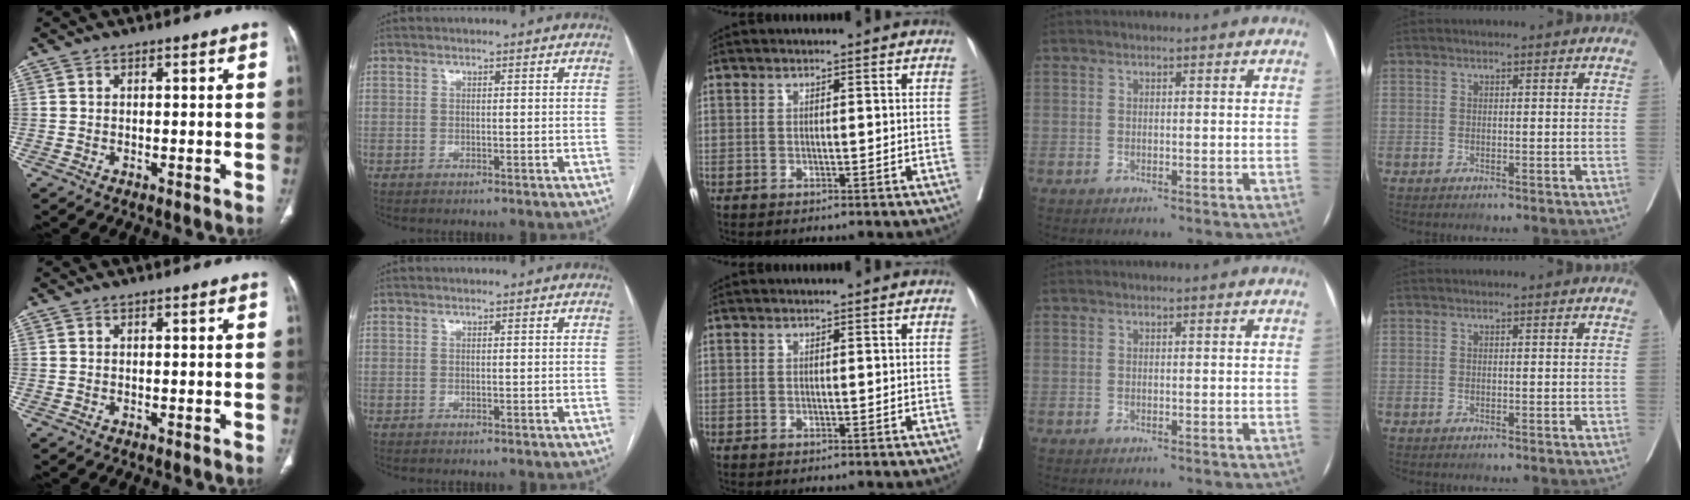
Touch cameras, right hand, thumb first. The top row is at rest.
{}